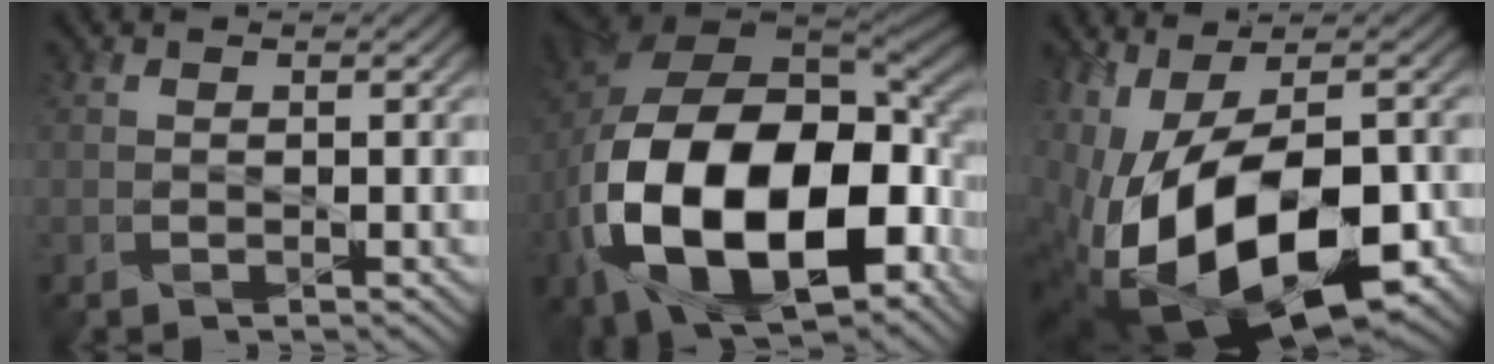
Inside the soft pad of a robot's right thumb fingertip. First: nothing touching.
{"total": 21.3, "force": [-5.6, 12.5, 16.4], "torque": [-0.370, -0.042, -0.078]}
{"total": 20.3, "force": [-7.1, 9.6, 16.5], "torque": [-0.330, -0.036, -0.105]}